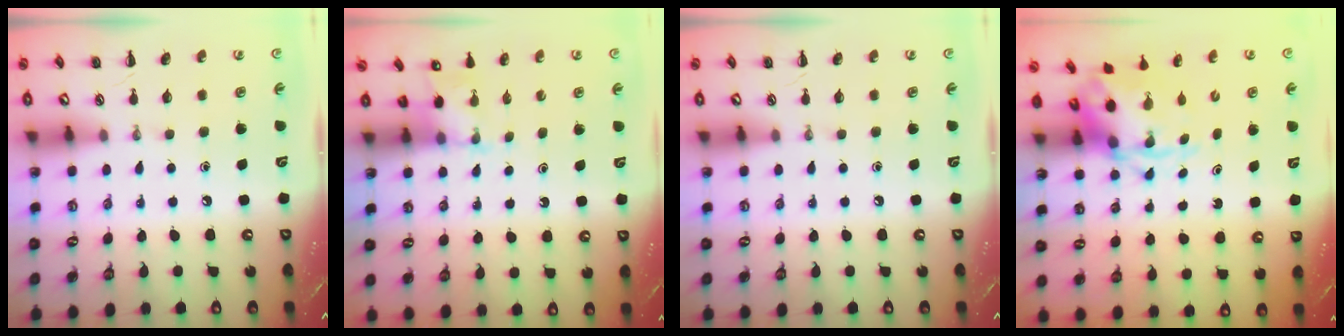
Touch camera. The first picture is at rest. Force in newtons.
{"total": 3.8, "press": 3.7, "slide": 0.8}
{"total": 0.0}
{"total": 4.5, "press": 4.4, "slide": 1.1}